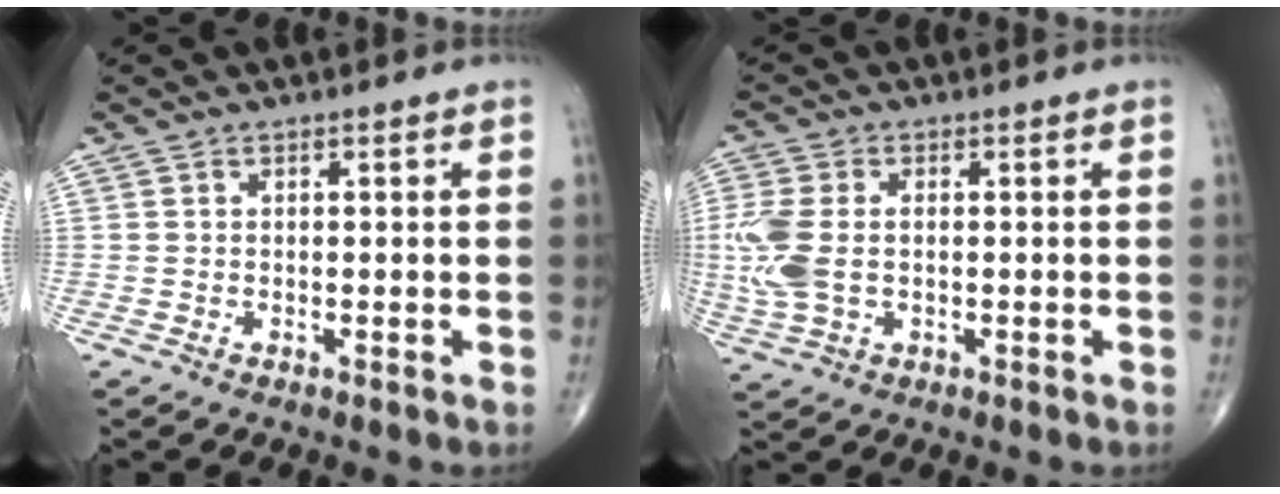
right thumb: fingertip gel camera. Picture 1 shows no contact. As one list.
[{"total": 8.9, "force": [-0.2, 5.5, 7.0], "torque": [-0.183, 0.004, -0.003]}]